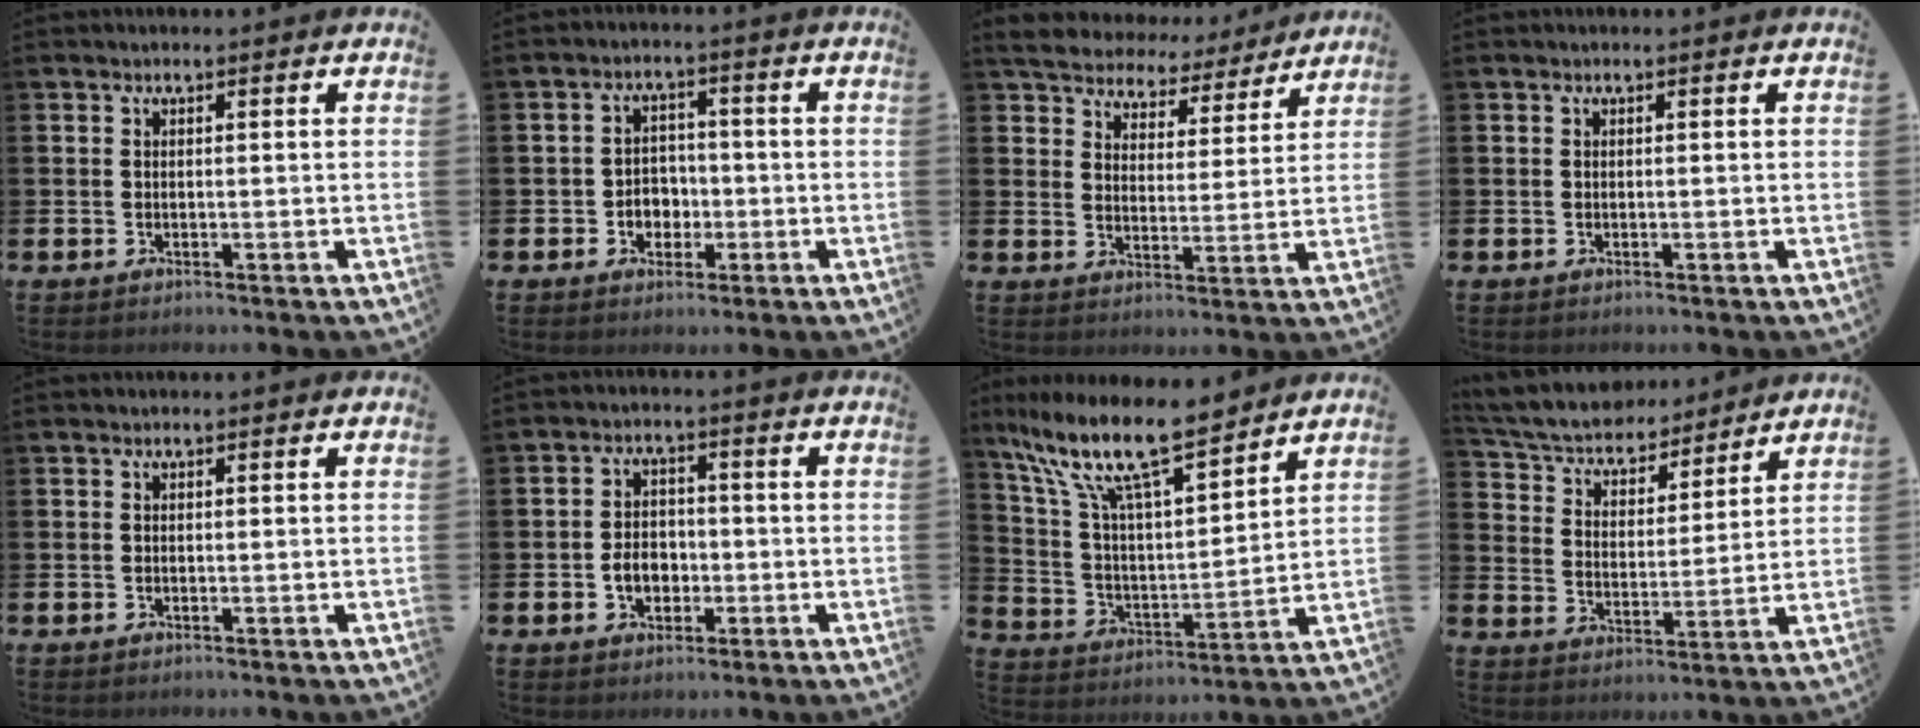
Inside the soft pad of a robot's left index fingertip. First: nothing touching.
{"total": 3.3, "force": [-1.0, 3.0, 1.0], "torque": [-0.020, 0.001, -0.028]}
{"total": 6.1, "force": [5.8, 1.8, 0.5], "torque": [-0.036, -0.047, 0.099]}
{"total": 0.0}
{"total": 0.0}
{"total": 3.9, "force": [-1.3, 3.0, 2.2], "torque": [-0.029, -0.002, -0.031]}
{"total": 13.0, "force": [10.6, 2.4, 7.1], "torque": [-0.169, -0.060, 0.184]}
{"total": 6.6, "force": [6.2, 2.0, 0.8], "torque": [-0.056, -0.046, 0.107]}